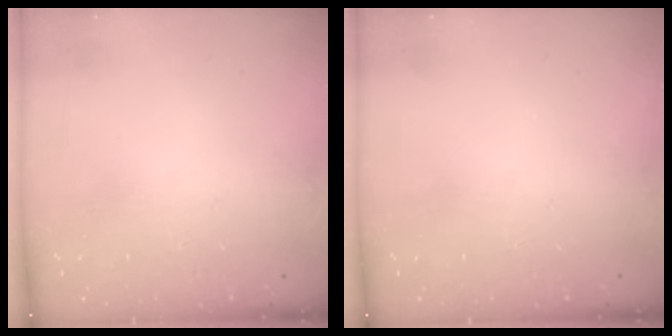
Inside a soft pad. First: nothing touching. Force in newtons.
{"total": 0.0}